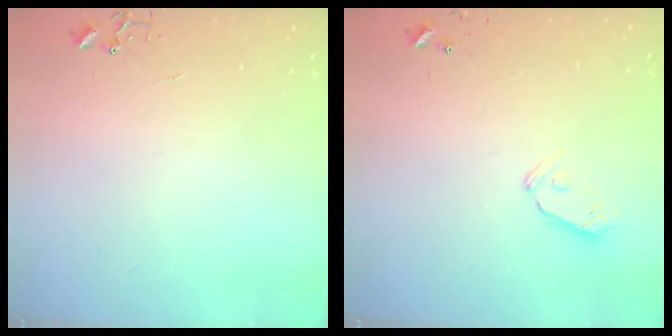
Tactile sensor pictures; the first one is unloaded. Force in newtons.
{"total": 5.8, "press": 5.7, "slide": 0.9}